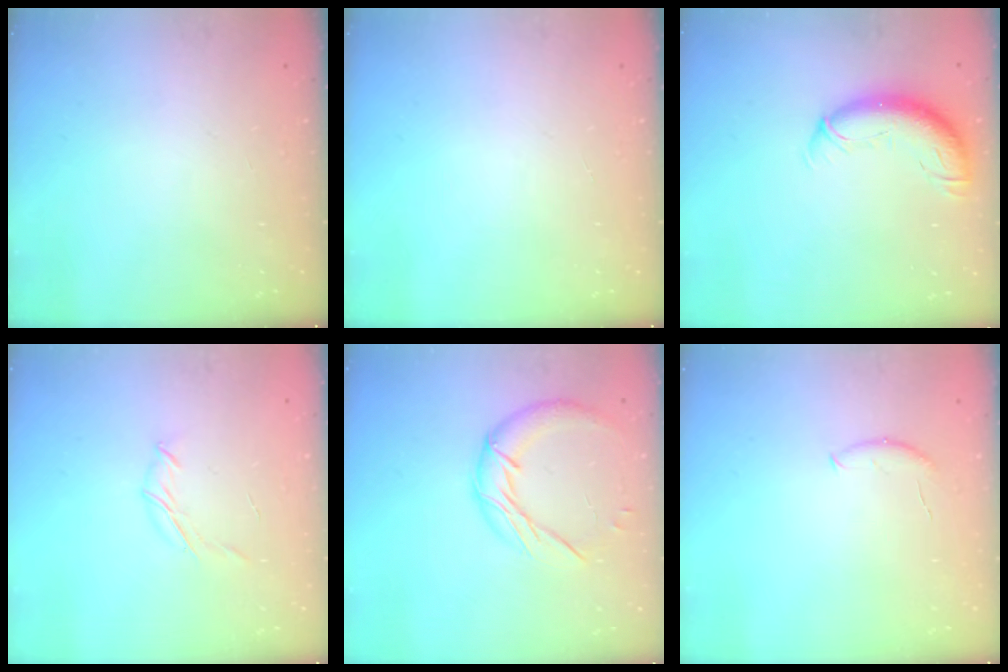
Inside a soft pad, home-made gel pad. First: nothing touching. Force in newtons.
{"total": 0.0}
{"total": 11.5, "press": 11.2, "slide": 2.8}
{"total": 4.7, "press": 4.6, "slide": 0.9}
{"total": 11.5, "press": 11.5, "slide": 0.8}
{"total": 5.3, "press": 5.2, "slide": 0.6}